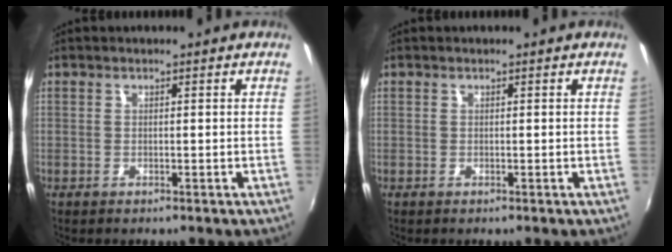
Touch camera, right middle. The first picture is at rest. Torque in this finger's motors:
{"motor_torque": [-0.06, 0.07, 0.00, 0.00]}